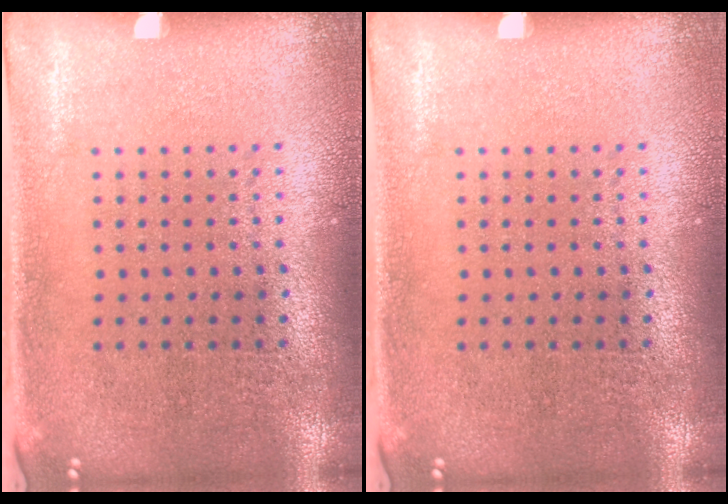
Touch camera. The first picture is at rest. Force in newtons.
{"total": 0.0}